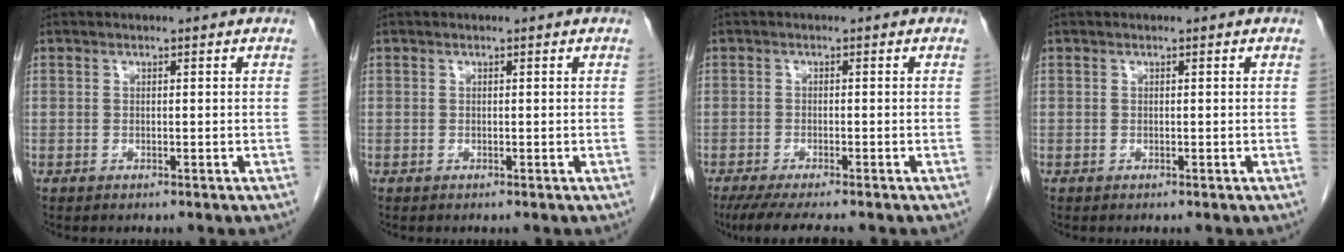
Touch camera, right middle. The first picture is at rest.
{"total": 0.0}
{"total": 7.1, "force": [-5.9, 0.4, 3.9], "torque": [-0.058, -0.020, -0.093]}
{"total": 0.0}